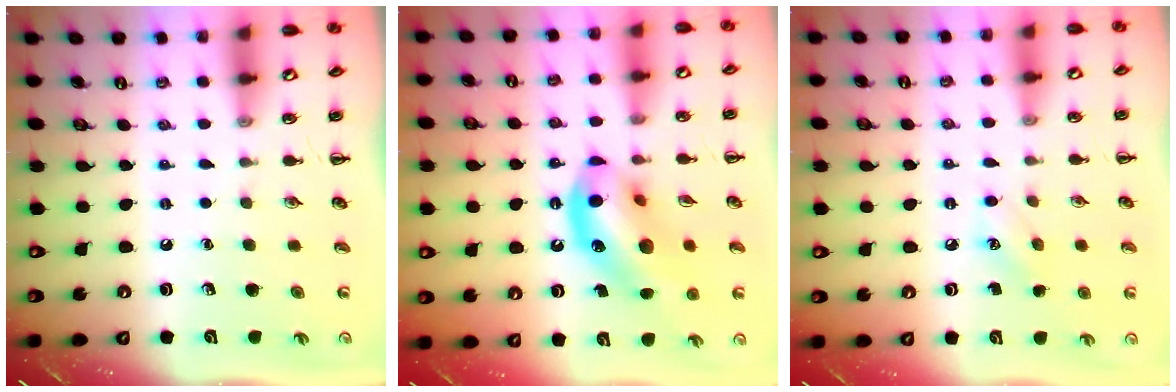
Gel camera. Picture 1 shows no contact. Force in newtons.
{"total": 15.5, "press": 15.1, "slide": 3.4}
{"total": 6.0, "press": 5.8, "slide": 1.7}